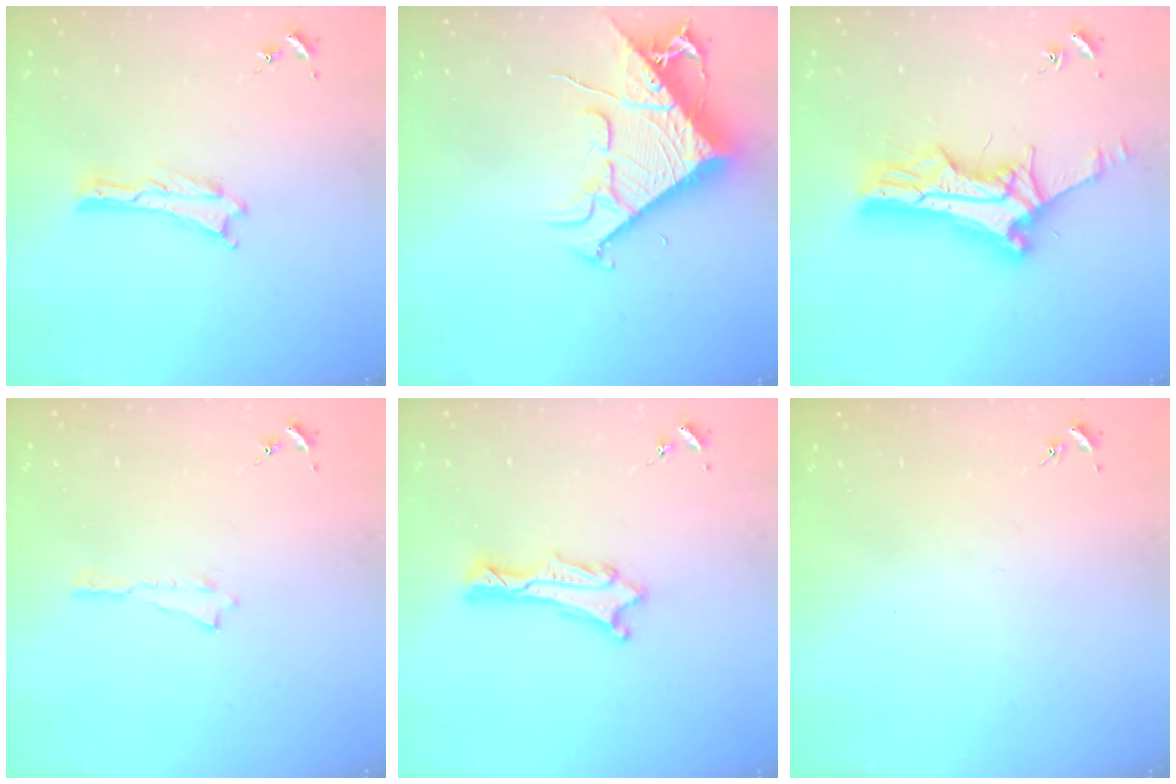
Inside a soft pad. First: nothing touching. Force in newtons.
{"total": 12.9, "press": 12.8, "slide": 1.4}
{"total": 11.6, "press": 11.6, "slide": 1.1}
{"total": 0.0}
{"total": 1.3, "press": 1.2, "slide": 0.1}
{"total": 0.0}